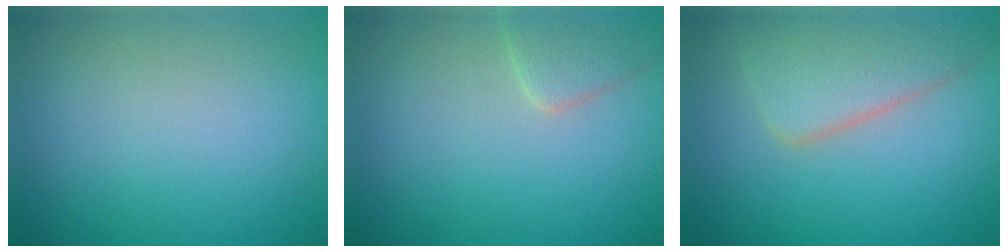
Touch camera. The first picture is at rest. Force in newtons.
{"total": 2.4, "press": 2.4, "slide": 0.1}
{"total": 5.6, "press": 5.6, "slide": 0.2}